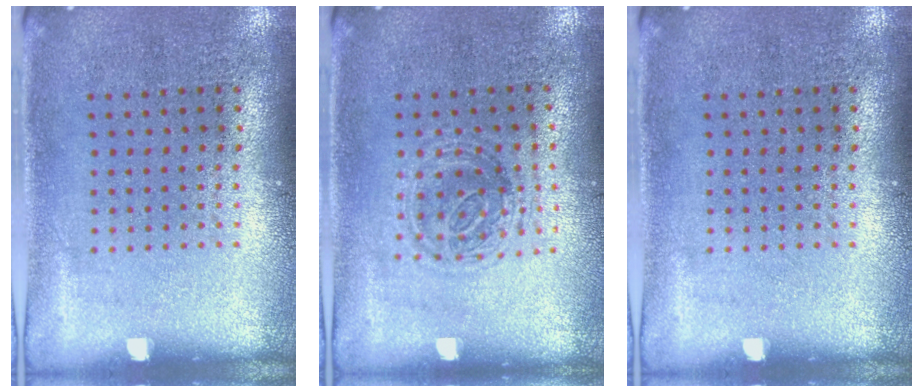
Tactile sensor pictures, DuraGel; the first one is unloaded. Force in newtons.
{"total": 1.2, "press": 1.1, "slide": 0.5}
{"total": 0.0}